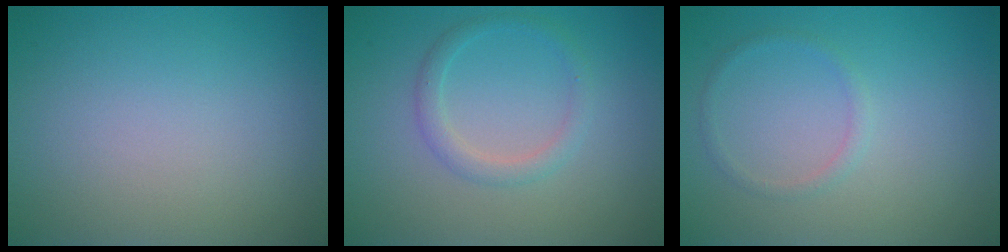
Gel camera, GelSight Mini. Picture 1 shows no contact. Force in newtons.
{"total": 1.9, "press": 1.8, "slide": 0.1}
{"total": 1.0, "press": 0.9, "slide": 0.2}